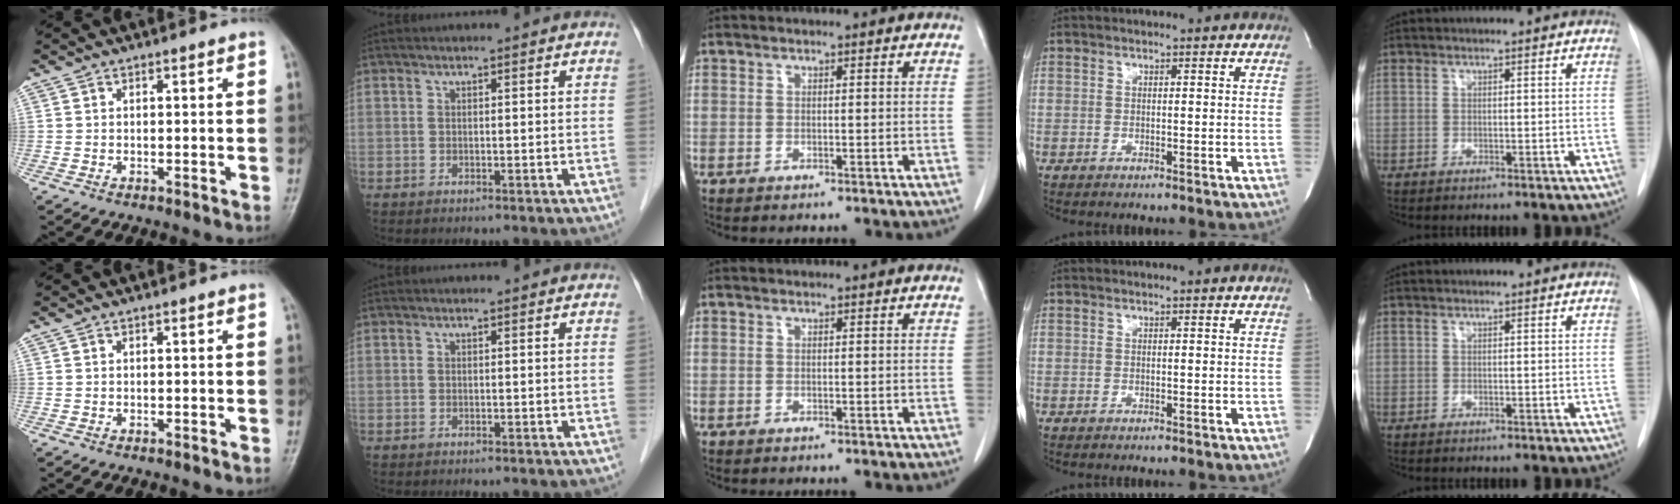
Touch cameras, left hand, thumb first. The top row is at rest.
{}